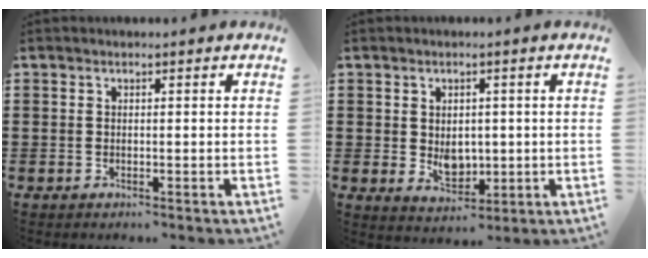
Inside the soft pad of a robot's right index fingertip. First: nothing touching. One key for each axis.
{"total": 4.0, "fx": 0.2, "fy": 3.1, "fz": 2.5, "tx": -0.031, "ty": -0.002, "tz": -0.002}